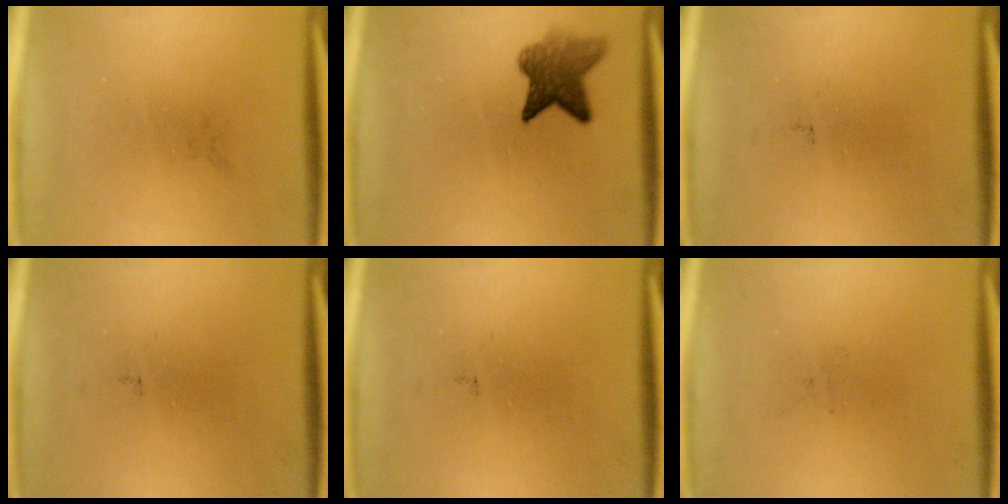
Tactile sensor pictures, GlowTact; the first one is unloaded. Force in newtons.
{"total": 5.9}
{"total": 0.0}
{"total": 0.0}
{"total": 0.0}
{"total": 0.0}